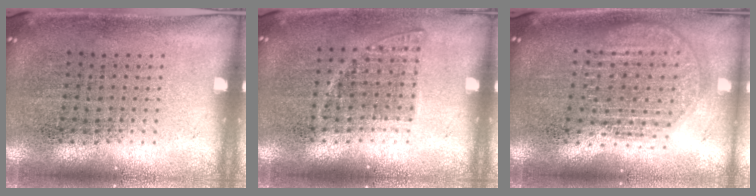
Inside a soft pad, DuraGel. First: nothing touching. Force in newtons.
{"total": 1.1, "press": 0.9, "slide": 0.5}
{"total": 1.8, "press": 1.5, "slide": 1.0}